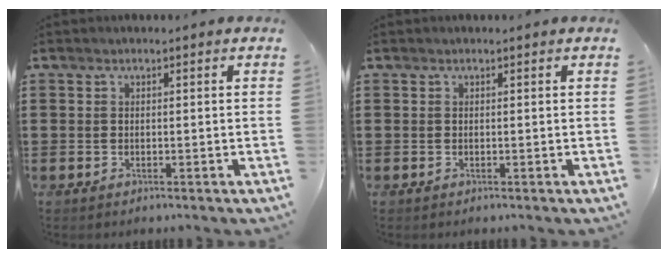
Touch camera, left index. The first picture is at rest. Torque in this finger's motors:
{"motor_torque": [-0.01, 0.01, 0.00, 0.00]}